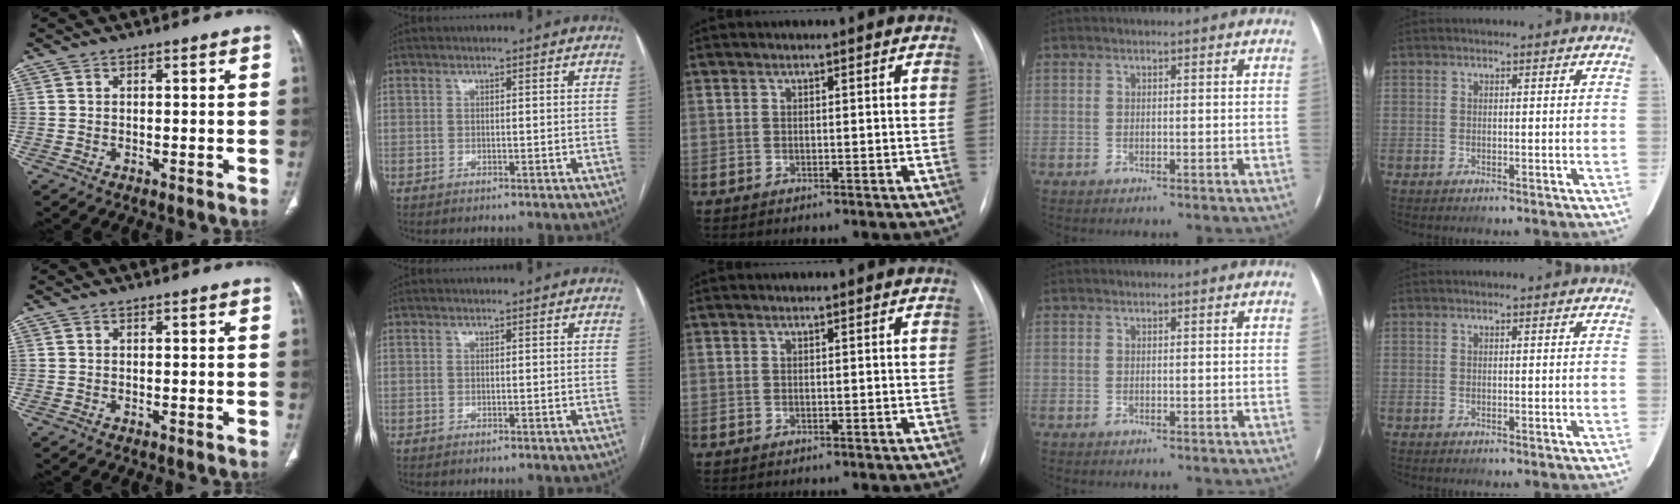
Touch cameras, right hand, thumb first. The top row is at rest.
{}